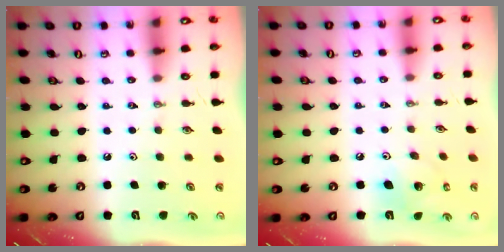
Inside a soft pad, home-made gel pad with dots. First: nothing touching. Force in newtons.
{"total": 9.5, "press": 9.5, "slide": 0.7}